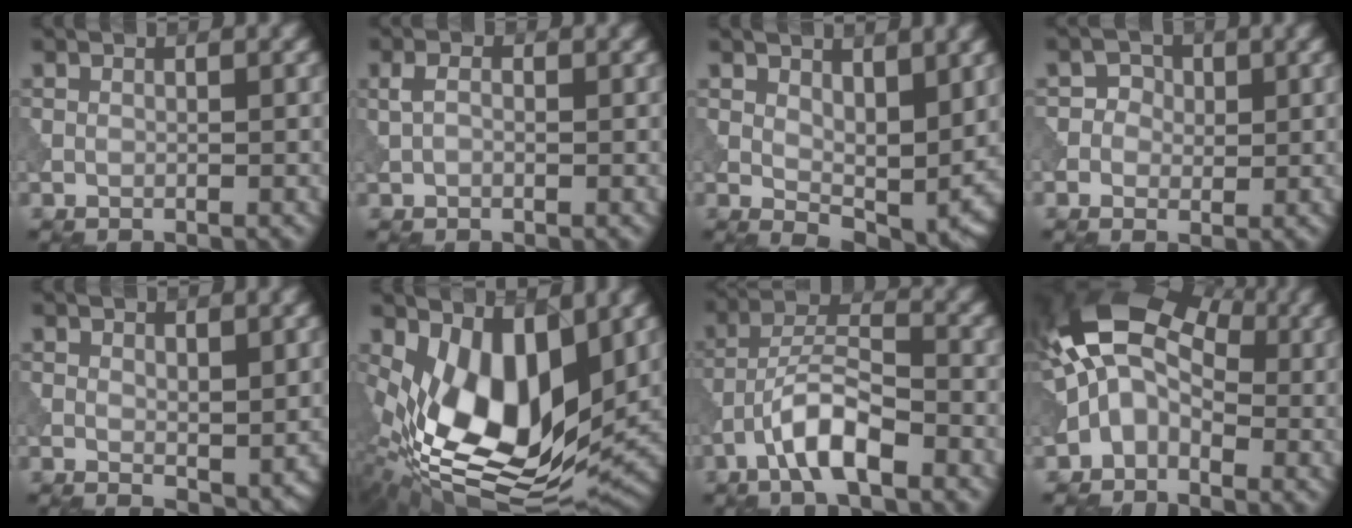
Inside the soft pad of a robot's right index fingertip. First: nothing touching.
{"total": 1.8, "force": [0.4, 1.0, 1.5], "torque": [-0.034, 0.005, 0.004]}
{"total": 5.5, "force": [2.1, 2.7, 4.3], "torque": [-0.068, -0.014, 0.041]}
{"total": 2.3, "force": [0.1, 2.1, 0.9], "torque": [0.004, -0.002, -0.011]}
{"total": 2.3, "force": [1.1, 1.0, 1.7], "torque": [-0.025, -0.011, 0.023]}
{"total": 12.3, "force": [1.0, 6.3, 10.5], "torque": [-0.193, -0.018, 0.016]}
{"total": 5.5, "force": [-3.0, 1.6, 4.3], "torque": [-0.074, 0.014, -0.060]}
{"total": 9.4, "force": [-0.2, 6.1, 7.2], "torque": [-0.134, 0.032, -0.030]}